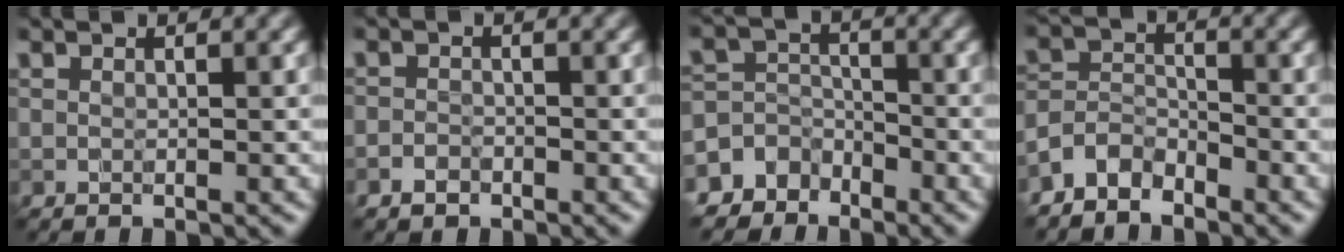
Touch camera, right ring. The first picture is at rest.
{"total": 1.1, "force": [-0.9, 0.7, 0.2], "torque": [0.001, 0.001, -0.019]}
{"total": 5.0, "force": [-3.7, 3.4, -0.4], "torque": [0.031, 0.001, -0.075]}
{"total": 2.9, "force": [-2.5, 1.3, 0.5], "torque": [-0.006, 0.009, -0.058]}